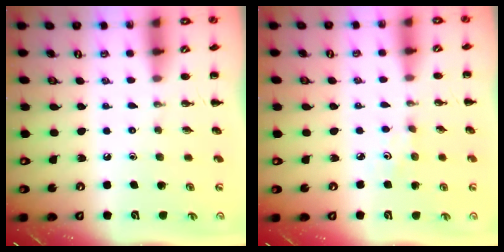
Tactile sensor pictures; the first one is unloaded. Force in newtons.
{"total": 1.5, "press": 1.4, "slide": 0.5}